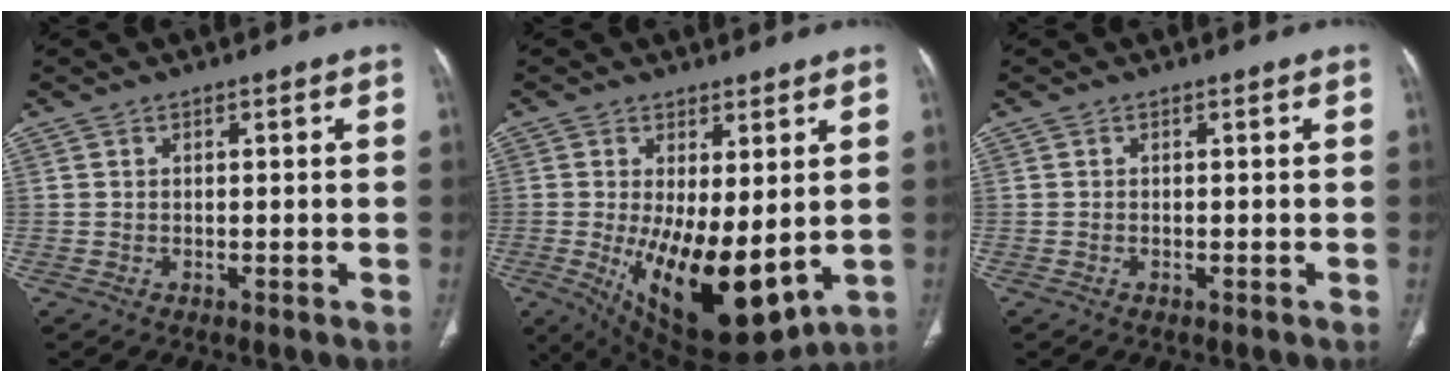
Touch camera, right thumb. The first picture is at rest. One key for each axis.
{"total": 17.2, "fx": -1.8, "fy": 7.3, "fz": 15.4, "tx": -0.246, "ty": -0.036, "tz": 0.000}
{"total": 0.0}